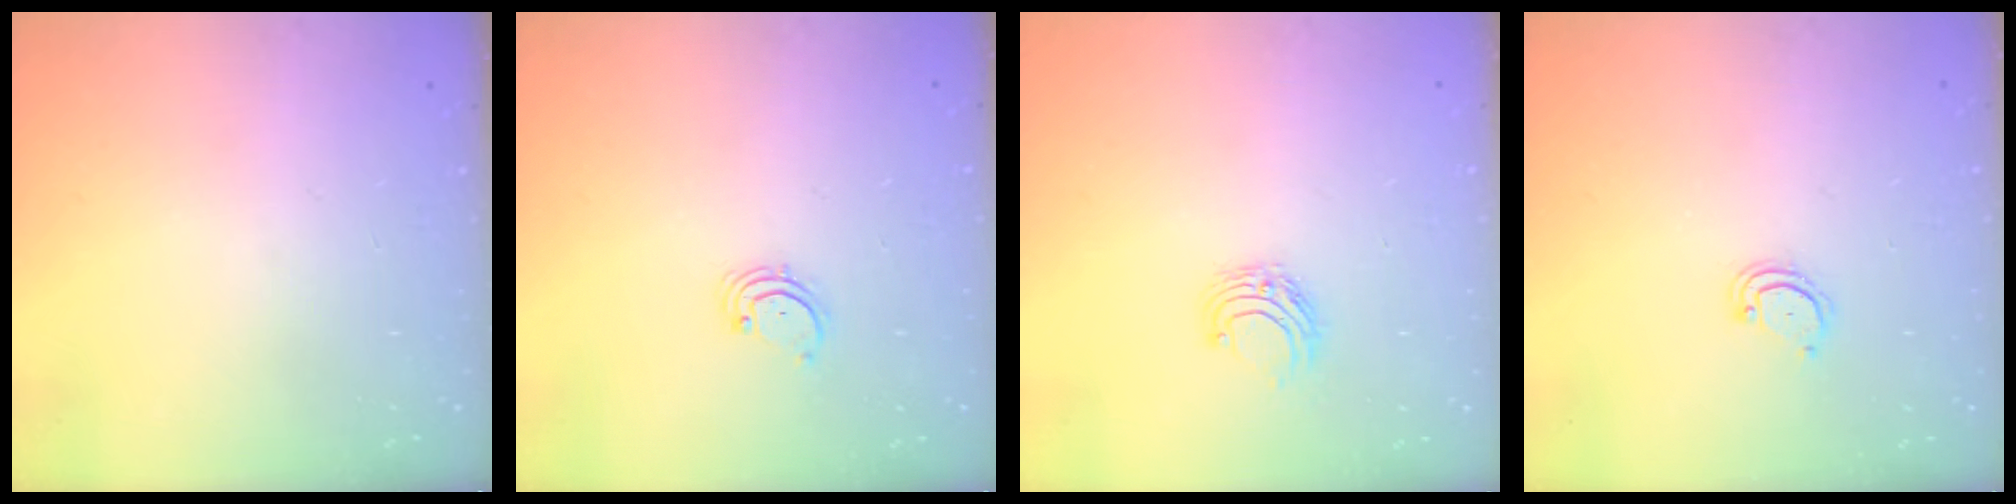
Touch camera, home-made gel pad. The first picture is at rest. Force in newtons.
{"total": 1.7, "press": 1.6, "slide": 0.2}
{"total": 6.4, "press": 6.3, "slide": 0.7}
{"total": 2.5, "press": 2.5, "slide": 0.2}